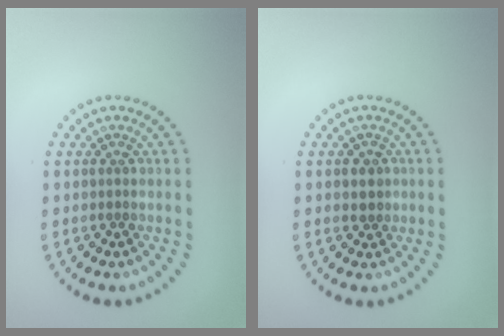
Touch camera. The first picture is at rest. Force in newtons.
{"total": 1.4, "press": 1.3, "slide": 0.6}